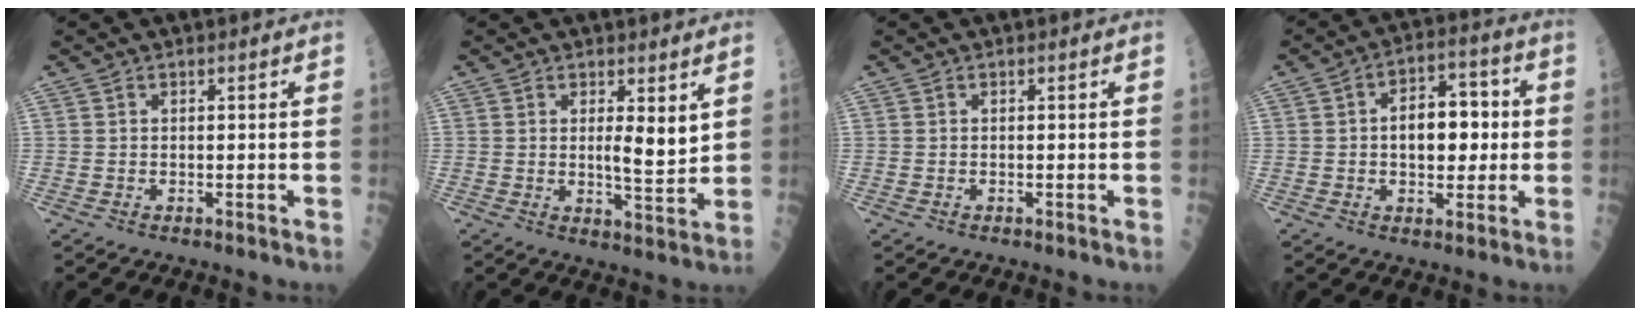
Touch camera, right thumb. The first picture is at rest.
{"total": 5.0, "force": [1.9, 1.4, 4.4], "torque": [-0.064, -0.021, 0.032]}
{"total": 0.0}
{"total": 11.1, "force": [0.4, 6.6, 8.9], "torque": [-0.098, 0.021, 0.004]}